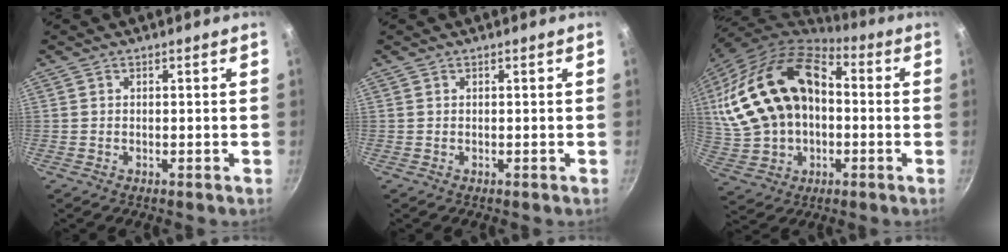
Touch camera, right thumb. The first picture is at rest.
{"total": 0.0}
{"total": 25.0, "force": [1.8, 17.4, 17.9], "torque": [-0.343, 0.039, 0.042]}